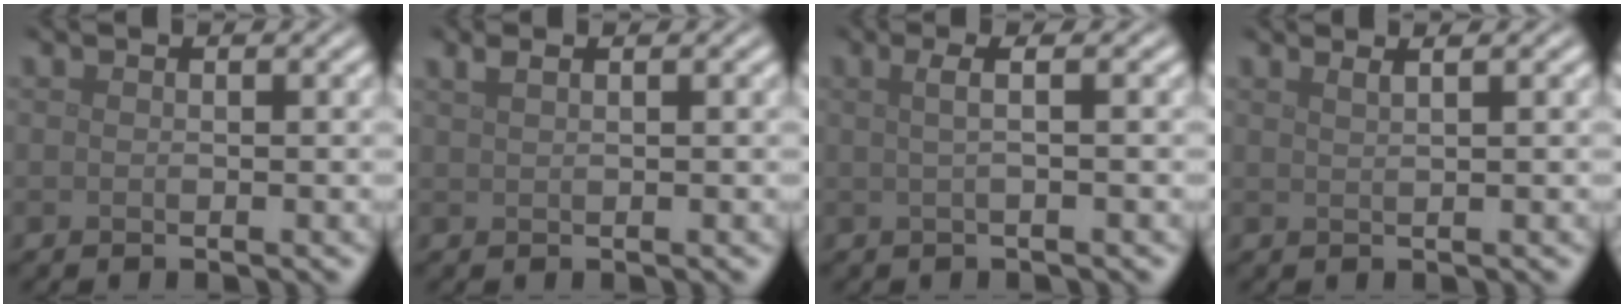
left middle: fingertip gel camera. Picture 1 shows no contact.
{"total": 1.3, "force": [0.9, 0.4, 0.9], "torque": [-0.015, 0.003, 0.014]}
{"total": 2.3, "force": [0.5, 0.8, 2.1], "torque": [-0.030, 0.003, -0.004]}
{"total": 2.2, "force": [1.4, 1.0, 1.5], "torque": [0.002, 0.004, -0.004]}